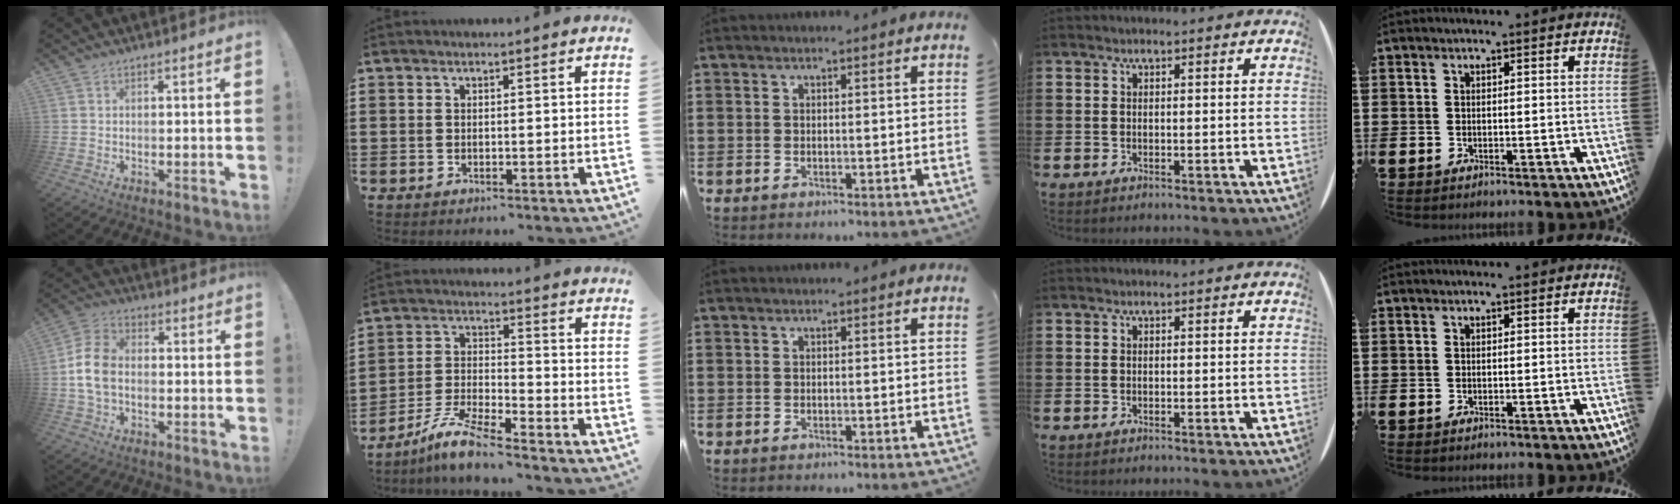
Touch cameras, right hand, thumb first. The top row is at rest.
{"thumb": {"total": 9.7, "force": [-1.2, 6.7, 6.9], "torque": [-0.129, 0.008, -0.019]}, "index": {"total": 7.1, "force": [-6.3, 0.3, 3.2], "torque": [-0.086, -0.009, -0.128]}}